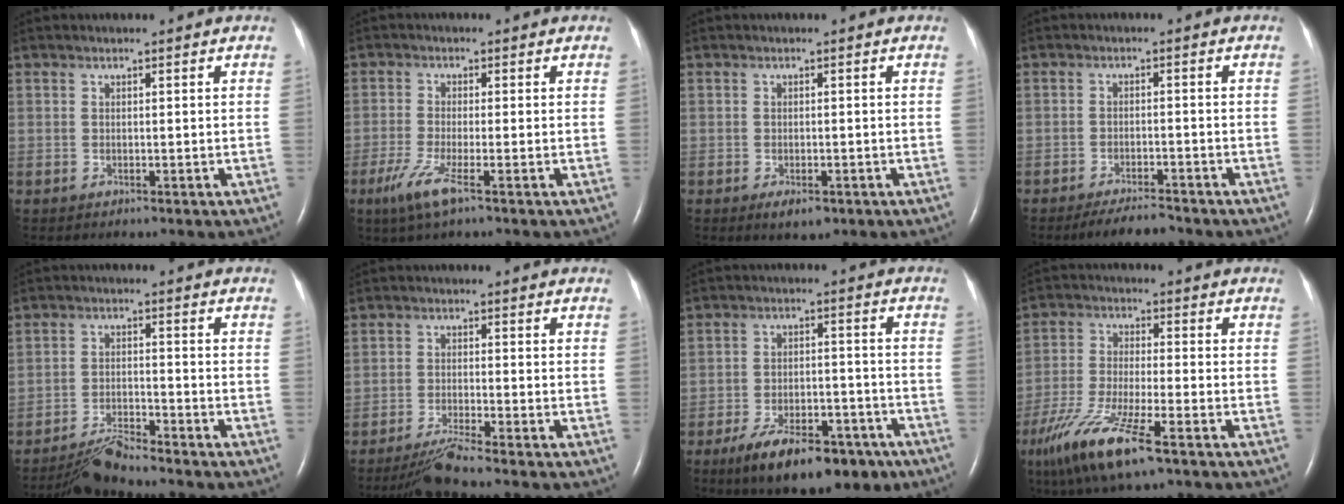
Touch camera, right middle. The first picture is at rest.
{"total": 4.9, "force": [-2.7, 0.2, 4.1], "torque": [-0.094, -0.017, -0.056]}
{"total": 2.5, "force": [-1.4, 1.1, 1.8], "torque": [-0.030, -0.002, -0.015]}
{"total": 4.3, "force": [-4.0, 0.5, 1.6], "torque": [-0.031, -0.013, -0.068]}
{"total": 5.5, "force": [-5.3, -0.4, 1.4], "torque": [-0.029, -0.018, -0.096]}
{"total": 4.7, "force": [-4.0, -1.7, 1.8], "torque": [-0.043, -0.025, -0.080]}
{"total": 14.1, "force": [-9.4, 5.7, 8.8], "torque": [-0.130, 0.000, -0.143]}
{"total": 12.3, "force": [-7.3, 1.4, 9.7], "torque": [-0.202, -0.033, -0.134]}